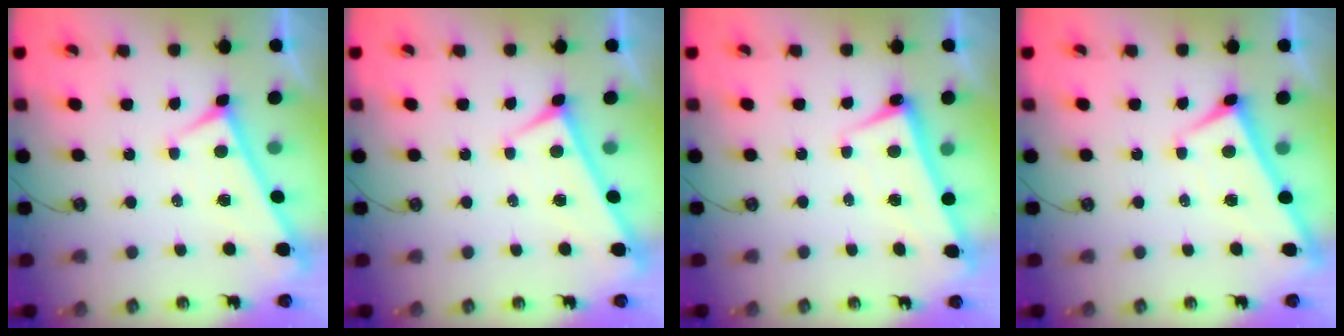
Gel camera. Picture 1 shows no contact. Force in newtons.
{"total": 0.0}
{"total": 2.6, "press": 2.4, "slide": 0.8}
{"total": 2.2, "press": 2.2, "slide": 0.3}